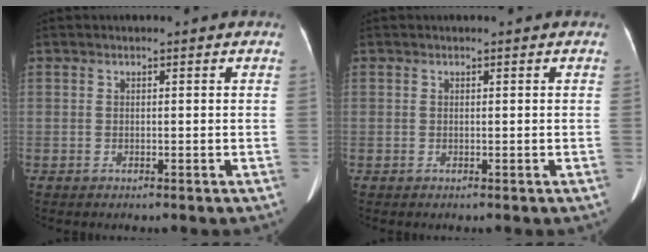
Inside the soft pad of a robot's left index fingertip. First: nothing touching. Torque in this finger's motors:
{"motor_torque": [0.02, -0.09, 0.00, -0.01]}